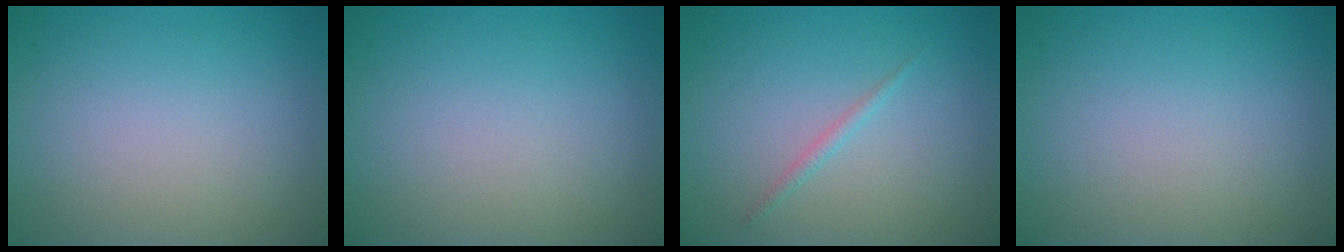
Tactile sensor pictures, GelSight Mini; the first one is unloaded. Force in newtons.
{"total": 0.0}
{"total": 0.8, "press": 0.8, "slide": 0.1}
{"total": 0.0}